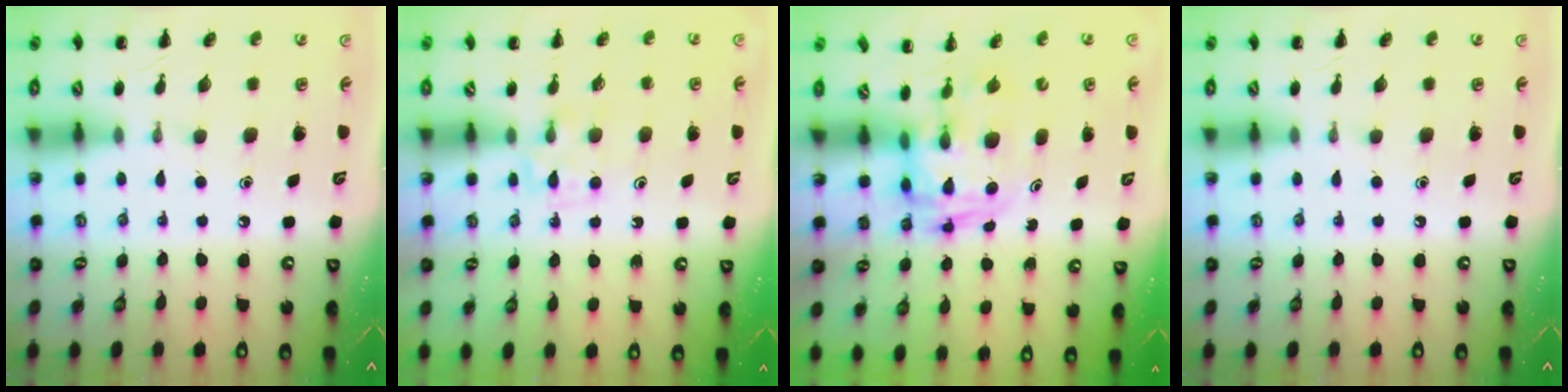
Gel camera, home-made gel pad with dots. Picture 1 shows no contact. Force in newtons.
{"total": 5.2, "press": 5.0, "slide": 1.5}
{"total": 2.9, "press": 2.9, "slide": 0.5}
{"total": 0.0}